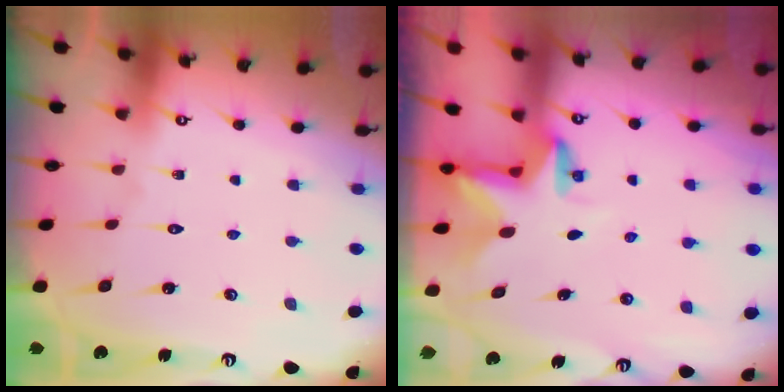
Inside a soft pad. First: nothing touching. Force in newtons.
{"total": 2.8, "press": 2.8, "slide": 0.2}